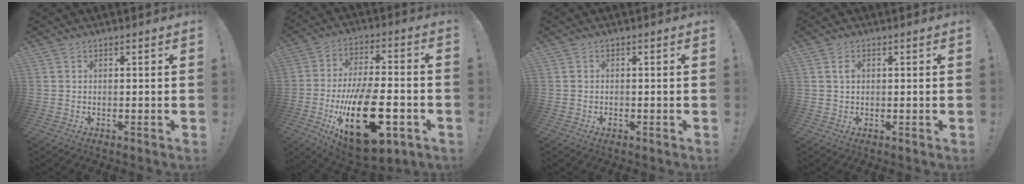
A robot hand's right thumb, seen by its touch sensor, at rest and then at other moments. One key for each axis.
{"total": 27.3, "fx": -8.0, "fy": 12.9, "fz": 22.7, "tx": -0.385, "ty": 0.045, "tz": -0.111}
{"total": 0.7, "fx": -0.6, "fy": 0.2, "fz": 0.2, "tx": -0.002, "ty": -0.001, "tz": -0.010}
{"total": 1.5, "fx": 0.4, "fy": 0.9, "fz": 1.2, "tx": -0.022, "ty": 0.003, "tz": 0.006}